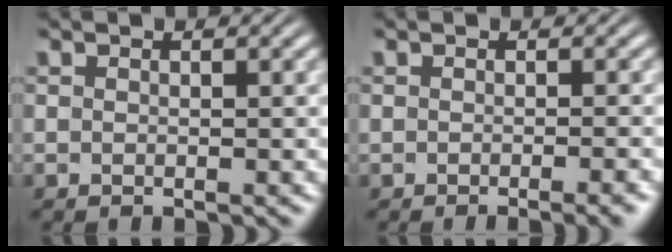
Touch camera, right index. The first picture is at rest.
{"total": 1.6, "force": [-1.1, -0.1, 1.2], "torque": [-0.007, 0.010, -0.022]}